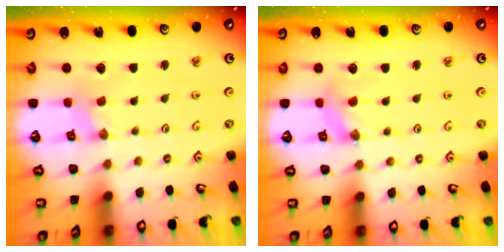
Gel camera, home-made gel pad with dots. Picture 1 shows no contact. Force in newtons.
{"total": 1.3, "press": 1.2, "slide": 0.2}